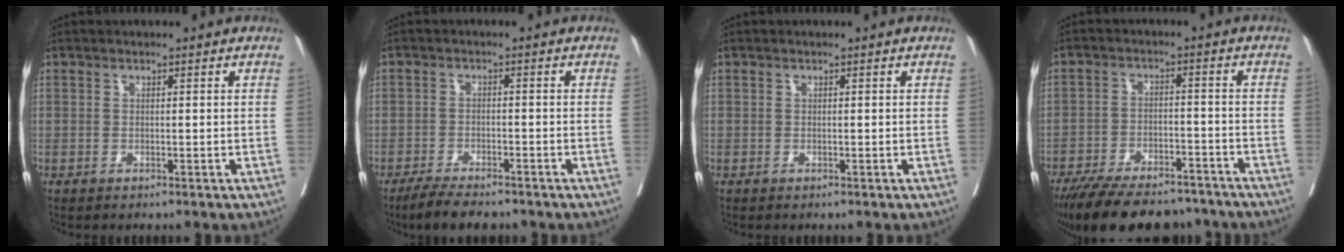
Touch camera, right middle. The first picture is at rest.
{"total": 5.7, "force": [-4.8, 1.5, 2.7], "torque": [-0.046, -0.010, -0.080]}
{"total": 0.0}
{"total": 17.4, "force": [-14.8, 5.5, 7.4], "torque": [-0.148, -0.012, -0.219]}